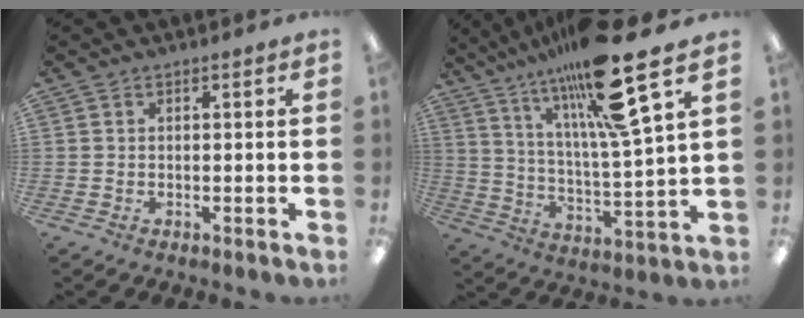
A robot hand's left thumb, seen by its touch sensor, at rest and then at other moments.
{"total": 22.2, "force": [15.8, 2.3, 15.4], "torque": [-0.262, -0.085, 0.242]}